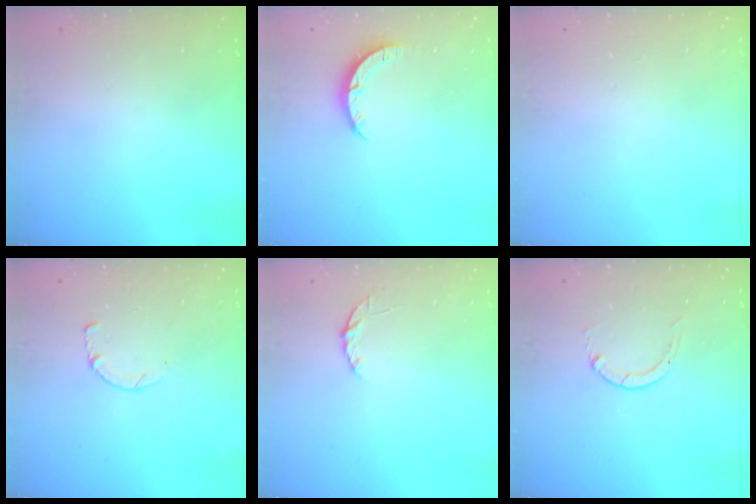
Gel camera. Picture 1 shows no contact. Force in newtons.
{"total": 3.5, "press": 3.5, "slide": 0.3}
{"total": 2.6, "press": 2.6, "slide": 0.2}
{"total": 2.6, "press": 2.5, "slide": 0.3}
{"total": 4.3, "press": 4.3, "slide": 0.5}
{"total": 0.6, "press": 0.5, "slide": 0.1}